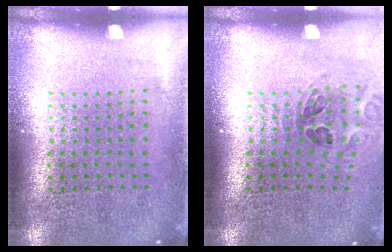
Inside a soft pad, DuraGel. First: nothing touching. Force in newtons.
{"total": 1.2, "press": 1.1, "slide": 0.4}